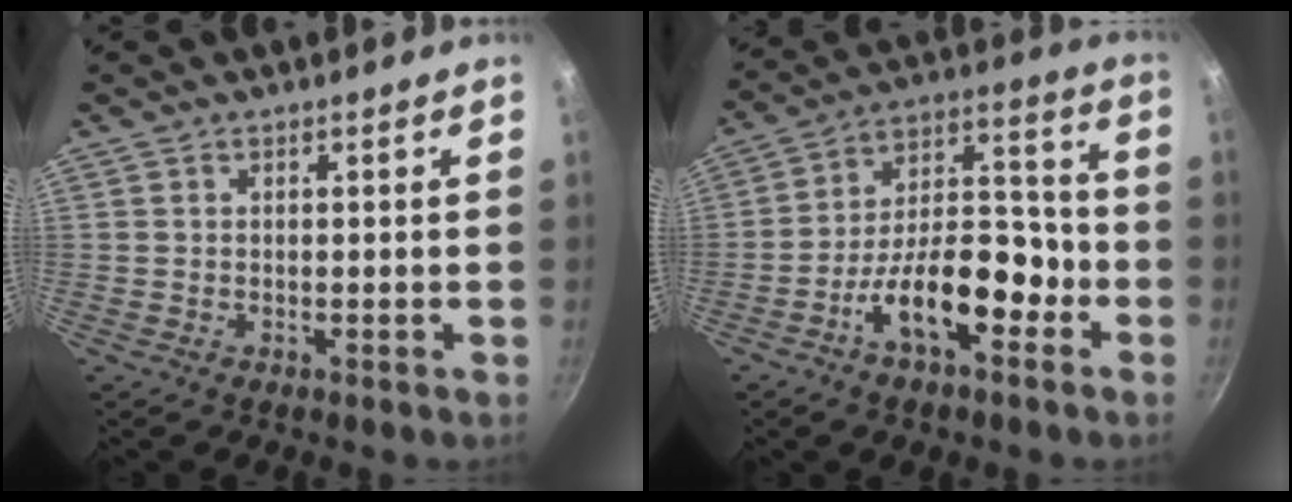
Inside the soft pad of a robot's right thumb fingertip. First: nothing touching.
{"total": 16.2, "force": [-6.6, 7.7, 12.7], "torque": [-0.196, 0.063, -0.117]}